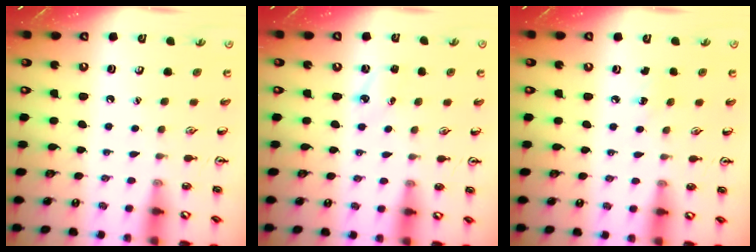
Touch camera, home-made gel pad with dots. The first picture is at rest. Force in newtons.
{"total": 3.7, "press": 3.5, "slide": 1.1}
{"total": 3.8, "press": 3.5, "slide": 1.4}